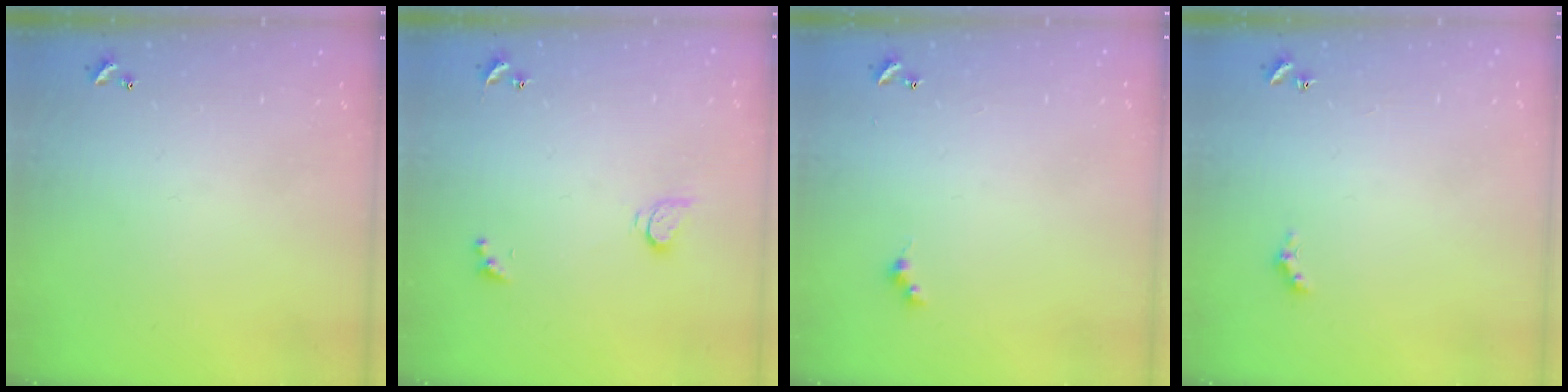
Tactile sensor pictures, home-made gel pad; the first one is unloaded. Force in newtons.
{"total": 2.4, "press": 2.3, "slide": 0.4}
{"total": 2.7, "press": 2.6, "slide": 0.5}
{"total": 2.4, "press": 2.3, "slide": 0.6}